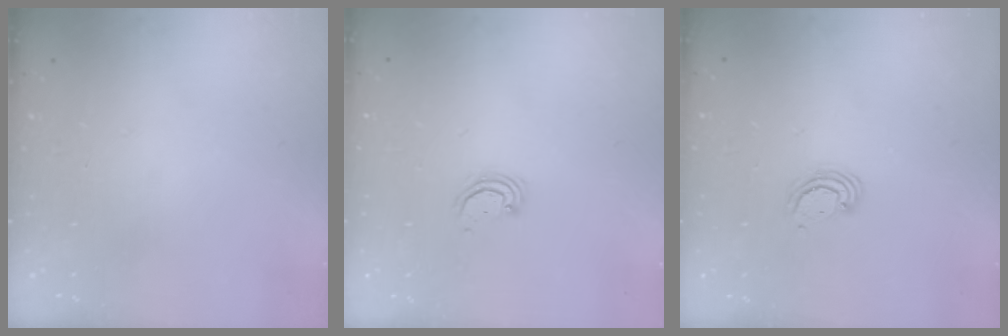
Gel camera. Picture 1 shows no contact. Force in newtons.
{"total": 2.8, "press": 2.8, "slide": 0.2}
{"total": 3.1, "press": 3.1, "slide": 0.3}